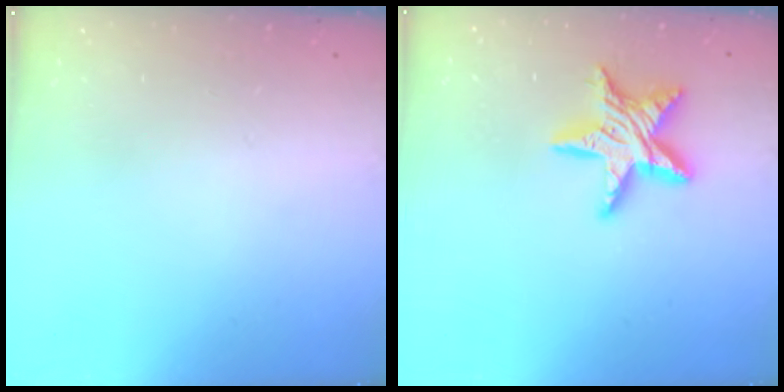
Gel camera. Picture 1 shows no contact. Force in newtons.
{"total": 13.9, "press": 13.9, "slide": 1.0}